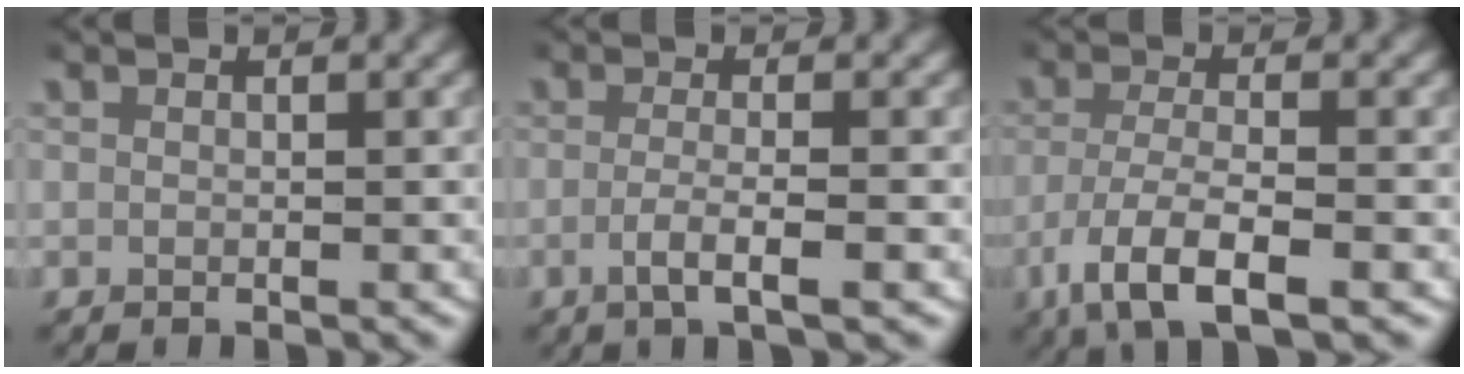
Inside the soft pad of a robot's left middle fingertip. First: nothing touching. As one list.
[{"total": 2.6, "force": [-1.2, 0.1, 2.3], "torque": [-0.055, -0.011, -0.018]}, {"total": 5.4, "force": [-2.6, 1.9, 4.3], "torque": [-0.091, -0.017, -0.037]}]